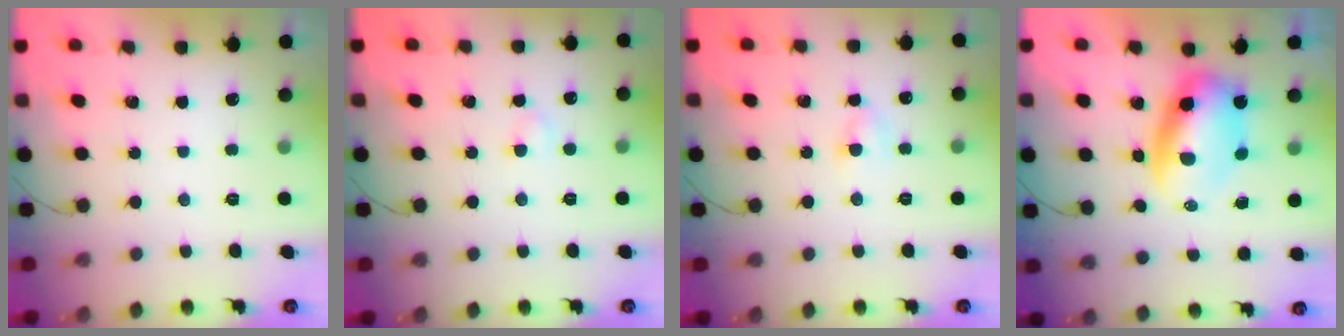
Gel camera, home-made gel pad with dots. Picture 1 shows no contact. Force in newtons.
{"total": 2.3, "press": 2.1, "slide": 0.9}
{"total": 3.9, "press": 3.7, "slide": 1.2}
{"total": 8.9, "press": 8.7, "slide": 1.9}